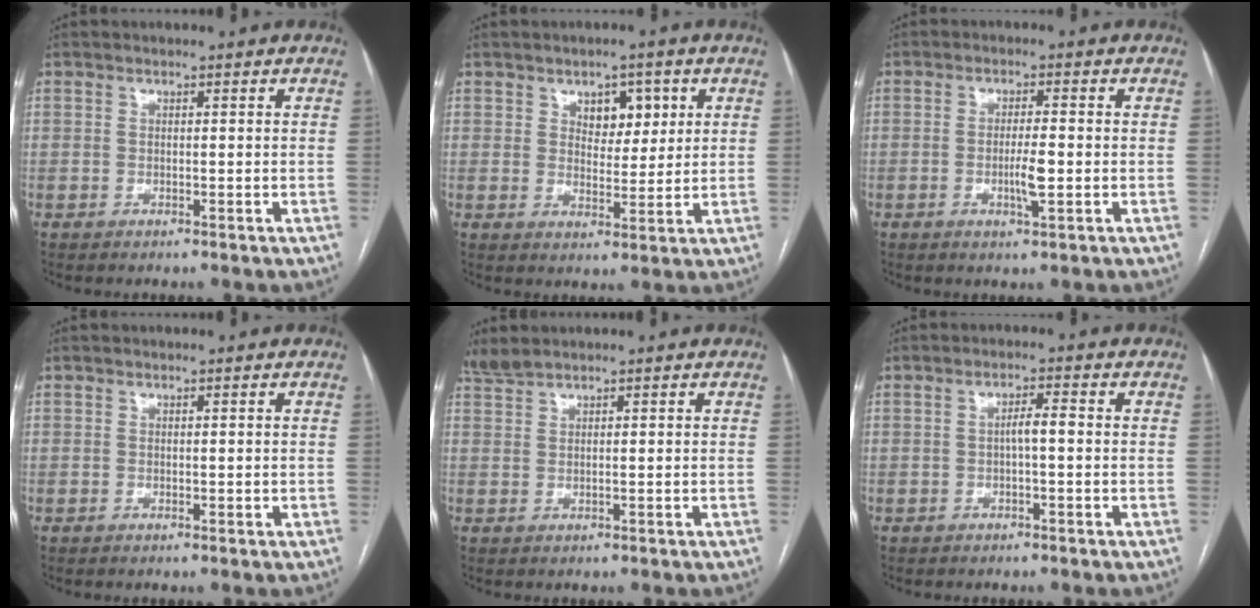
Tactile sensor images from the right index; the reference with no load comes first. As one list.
[{"total": 5.4, "force": [2.4, 3.1, 3.7], "torque": [-0.046, 0.006, 0.038]}, {"total": 4.0, "force": [-0.9, 0.4, 3.9], "torque": [-0.072, -0.004, -0.013]}, {"total": 0.6, "force": [0.1, 0.3, 0.4], "torque": [-0.008, -0.001, 0.004]}, {"total": 2.2, "force": [2.0, -0.1, 0.9], "torque": [-0.028, 0.011, 0.046]}, {"total": 2.5, "force": [-0.2, 0.4, 2.4], "torque": [-0.039, 0.005, -0.003]}]